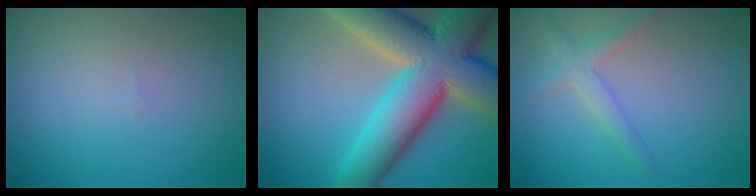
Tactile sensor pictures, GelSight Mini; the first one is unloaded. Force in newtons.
{"total": 14.9, "press": 14.9, "slide": 0.7}
{"total": 2.2, "press": 2.2, "slide": 0.1}